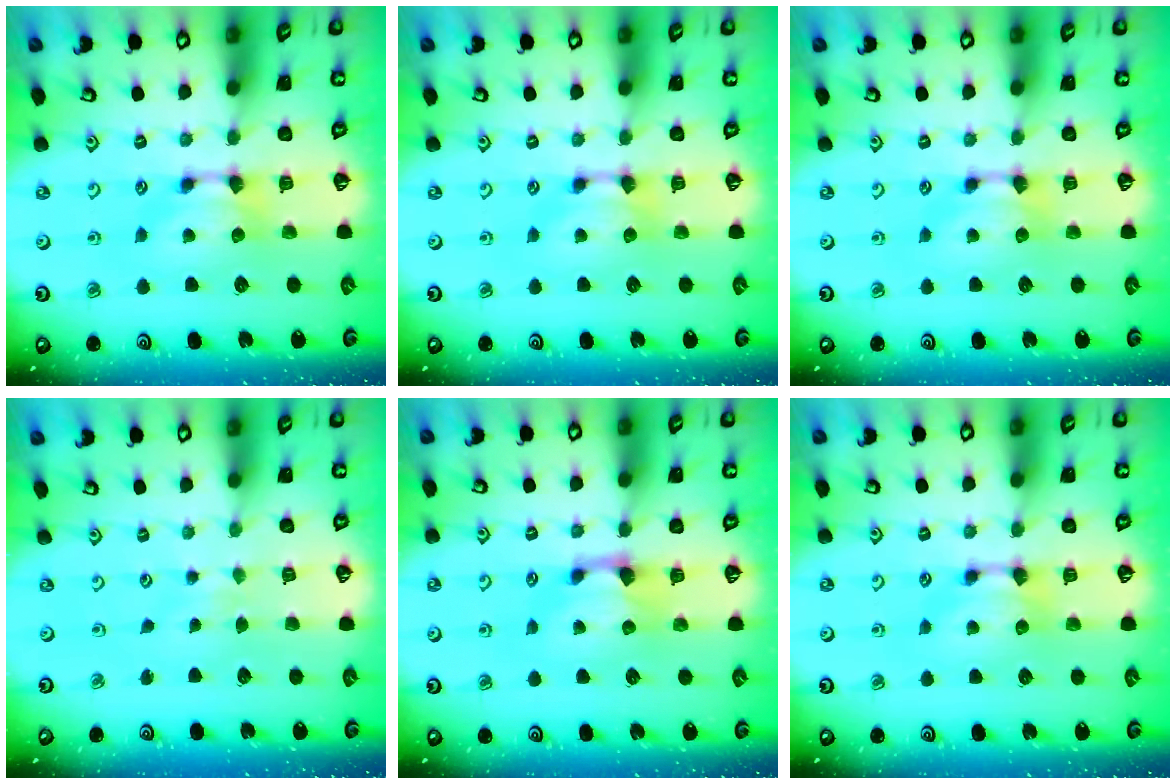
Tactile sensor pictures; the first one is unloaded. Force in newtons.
{"total": 0.0}
{"total": 0.0}
{"total": 4.5, "press": 4.5, "slide": 0.2}
{"total": 0.7, "press": 0.2, "slide": 0.7}
{"total": 0.0}